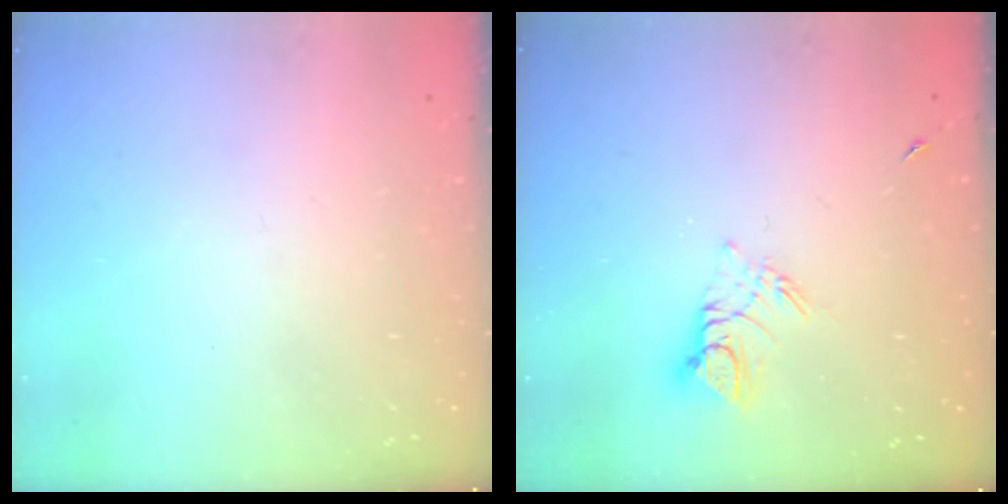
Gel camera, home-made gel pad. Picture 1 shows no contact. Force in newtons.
{"total": 7.3, "press": 7.3, "slide": 0.6}